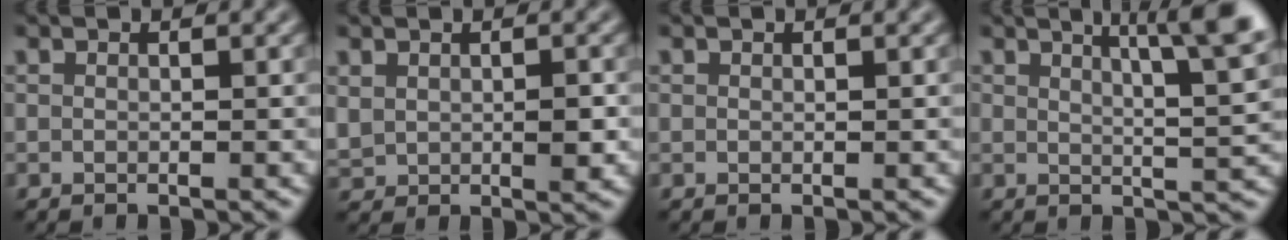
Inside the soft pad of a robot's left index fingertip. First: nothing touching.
{"total": 2.3, "force": [0.2, 1.5, 1.8], "torque": [-0.043, -0.009, 0.016]}
{"total": 0.0}
{"total": 7.5, "force": [3.7, 1.9, 6.2], "torque": [-0.056, 0.023, 0.042]}